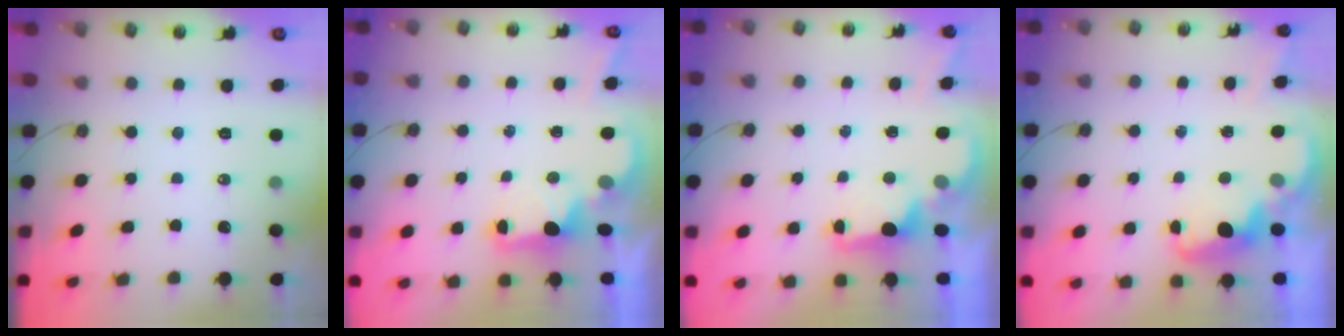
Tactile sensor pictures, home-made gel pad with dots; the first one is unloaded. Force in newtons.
{"total": 2.1, "press": 1.9, "slide": 0.8}
{"total": 1.9, "press": 1.7, "slide": 0.8}
{"total": 2.7, "press": 2.6, "slide": 0.5}